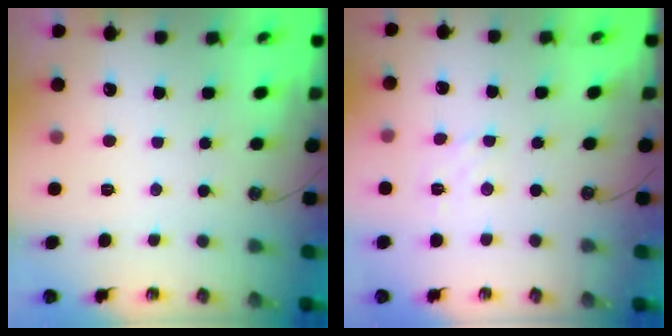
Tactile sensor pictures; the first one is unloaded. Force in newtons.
{"total": 1.8, "press": 1.7, "slide": 0.6}